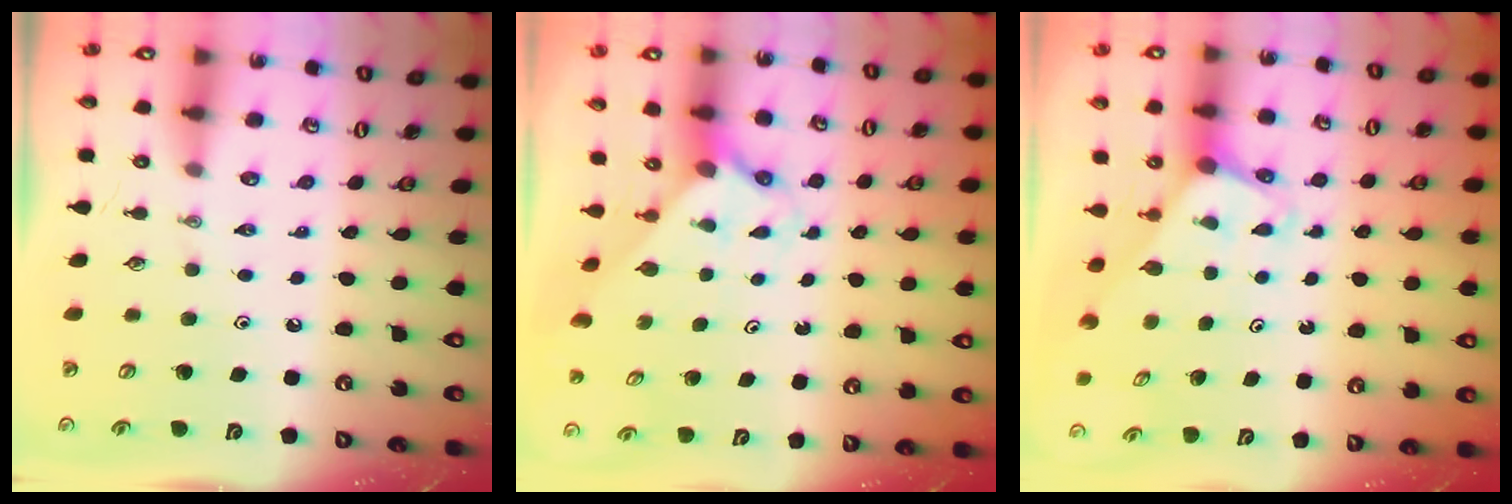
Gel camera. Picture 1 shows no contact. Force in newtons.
{"total": 1.6, "press": 1.6, "slide": 0.1}
{"total": 2.1, "press": 2.1, "slide": 0.1}